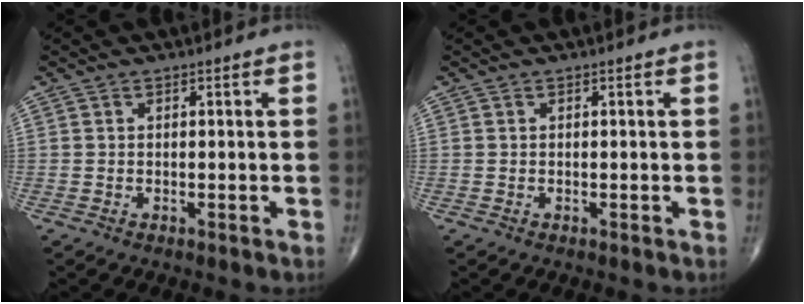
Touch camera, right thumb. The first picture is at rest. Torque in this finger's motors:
{"motor_torque": [0.00, 0.00, -0.01, 0.01, 0.01]}